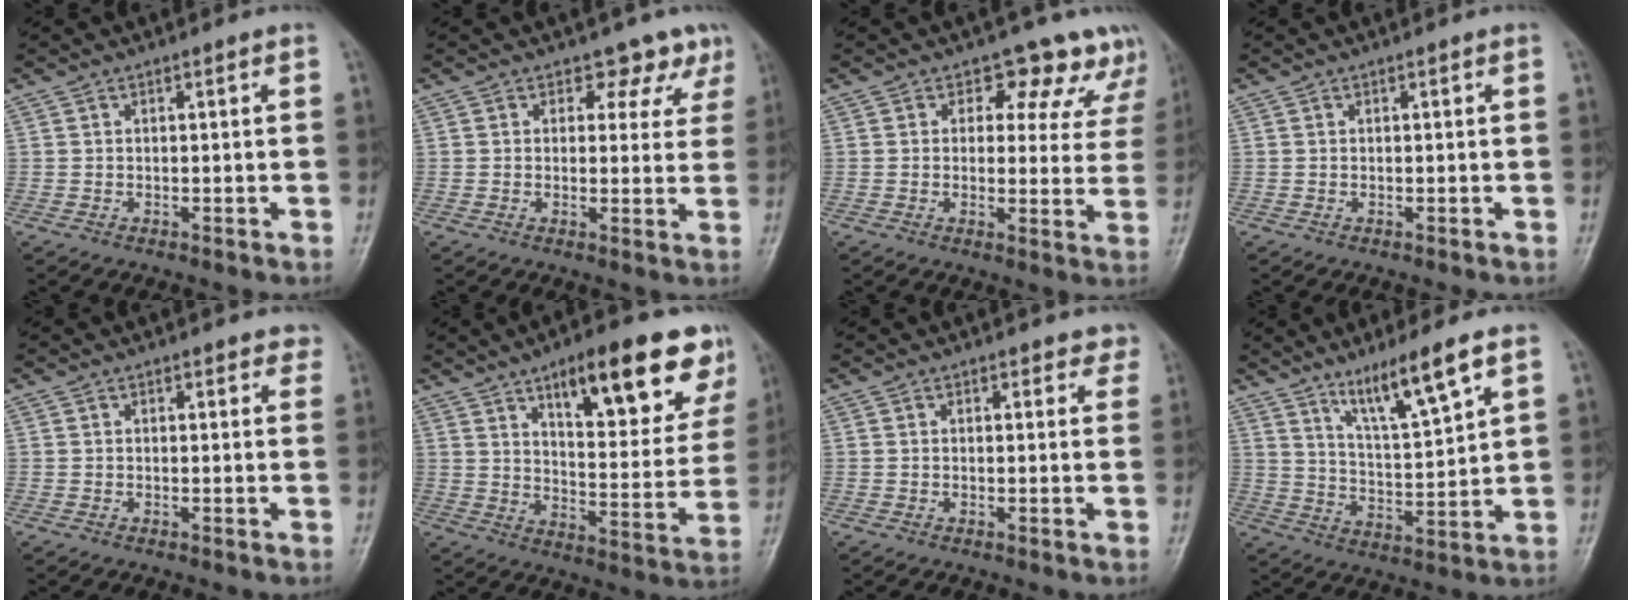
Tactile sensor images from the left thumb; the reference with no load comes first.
{"total": 5.3, "force": [3.9, 3.4, 1.1], "torque": [0.021, -0.022, 0.029]}
{"total": 9.4, "force": [7.3, 5.5, 1.9], "torque": [0.033, -0.033, 0.061]}
{"total": 0.0}
{"total": 2.1, "force": [1.6, 1.1, 0.7], "torque": [0.017, -0.004, 0.007]}
{"total": 20.4, "force": [12.0, 6.5, 15.1], "torque": [-0.163, -0.047, 0.176]}
{"total": 2.5, "force": [2.0, 1.4, 0.6], "torque": [0.022, -0.008, 0.011]}
{"total": 11.1, "force": [7.2, 1.3, 8.4], "torque": [-0.144, -0.047, 0.135]}